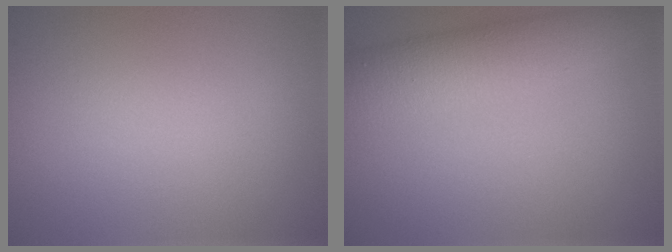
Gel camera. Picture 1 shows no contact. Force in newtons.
{"total": 5.1, "press": 5.1, "slide": 0.3}